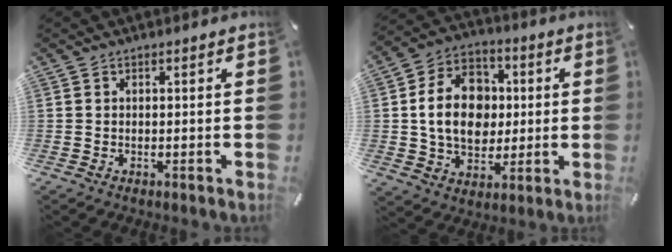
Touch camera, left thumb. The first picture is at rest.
{"total": 15.3, "force": [0.5, 12.3, 9.0], "torque": [-0.173, 0.020, 0.012]}